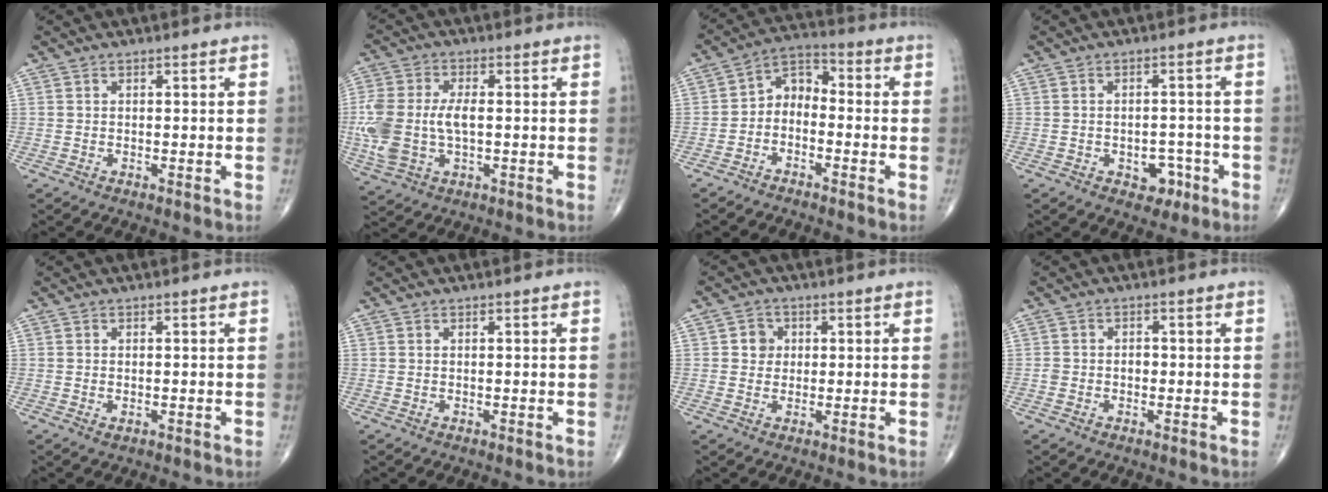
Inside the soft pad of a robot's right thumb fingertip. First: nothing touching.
{"total": 12.8, "force": [-0.6, 7.3, 10.5], "torque": [-0.256, 0.005, -0.006]}
{"total": 6.1, "force": [-2.1, 4.2, 4.0], "torque": [-0.051, 0.039, -0.054]}
{"total": 4.5, "force": [-2.1, 3.2, 2.4], "torque": [-0.008, 0.019, -0.024]}
{"total": 0.8, "force": [-0.2, 0.4, 0.7], "torque": [-0.014, 0.000, -0.001]}
{"total": 0.0}
{"total": 3.3, "force": [0.6, 3.1, 1.2], "torque": [0.002, 0.003, 0.004]}
{"total": 2.2, "force": [-0.4, 1.8, 1.2], "torque": [-0.014, 0.010, -0.006]}